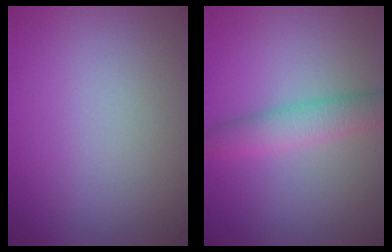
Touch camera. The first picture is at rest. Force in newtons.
{"total": 3.3, "press": 3.3, "slide": 0.1}